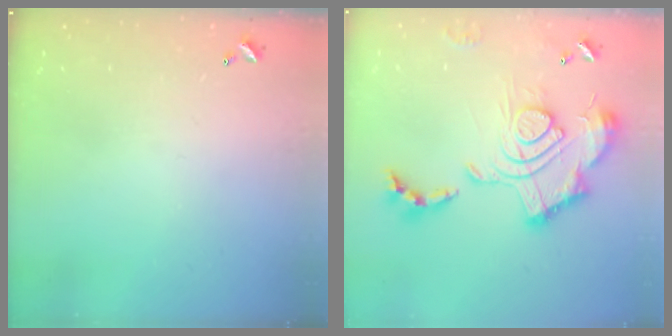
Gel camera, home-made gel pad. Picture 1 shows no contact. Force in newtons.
{"total": 2.5, "press": 1.9, "slide": 1.7}